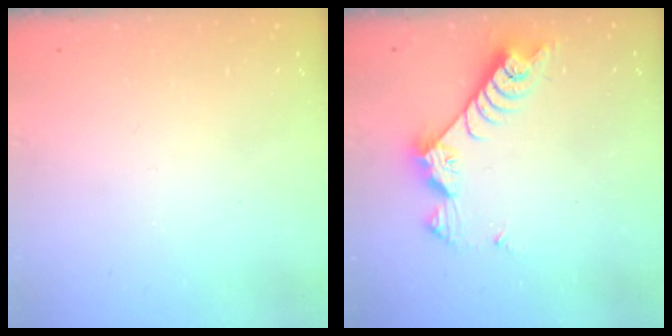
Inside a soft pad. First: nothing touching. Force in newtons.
{"total": 7.7, "press": 7.6, "slide": 1.2}